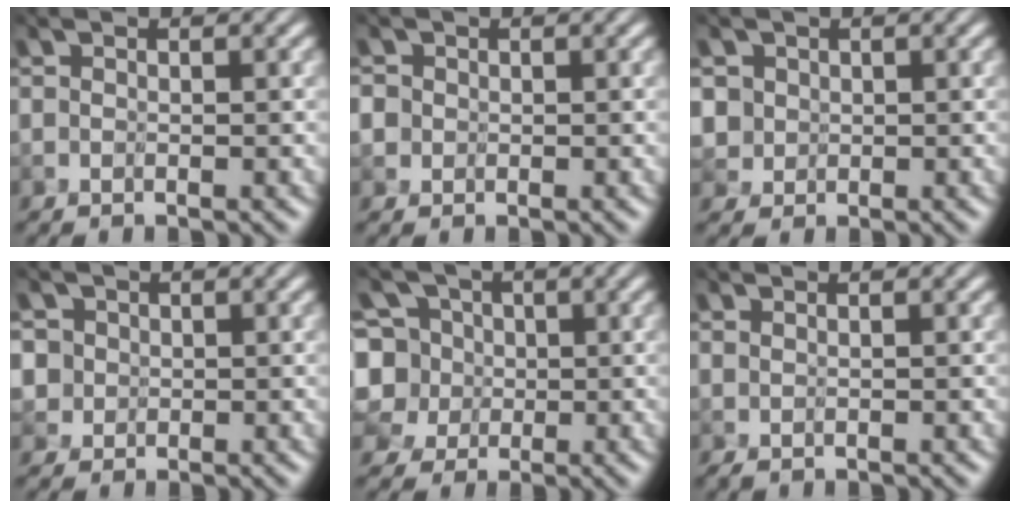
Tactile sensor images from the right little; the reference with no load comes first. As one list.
[{"total": 2.6, "force": [-0.2, 2.6, 0.3], "torque": [-0.010, 0.018, -0.028]}, {"total": 3.0, "force": [0.6, 2.8, 0.8], "torque": [-0.020, 0.016, -0.002]}, {"total": 3.3, "force": [0.5, 3.1, 0.8], "torque": [-0.015, 0.018, -0.015]}, {"total": 5.3, "force": [0.0, 5.1, 1.6], "torque": [-0.058, 0.025, -0.022]}, {"total": 0.8, "force": [0.5, 0.2, 0.6], "torque": [-0.015, 0.001, 0.009]}]